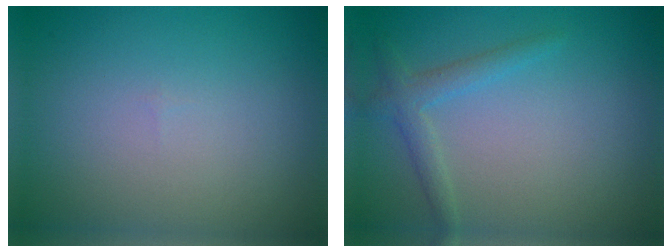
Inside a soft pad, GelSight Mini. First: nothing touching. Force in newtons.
{"total": 2.0, "press": 2.0, "slide": 0.1}